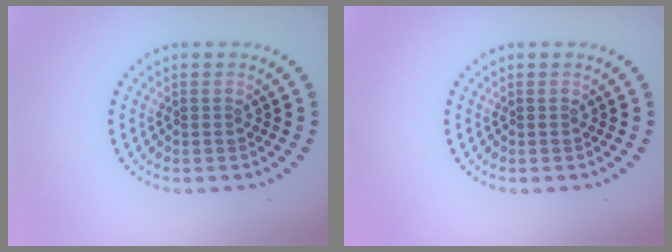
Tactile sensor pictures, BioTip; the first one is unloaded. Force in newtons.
{"total": 0.0}